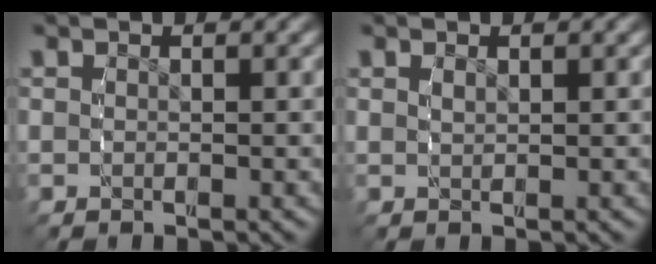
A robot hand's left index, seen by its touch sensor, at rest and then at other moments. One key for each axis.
{"total": 0.7, "fx": 0.4, "fy": -0.5, "fz": 0.3, "tx": -0.005, "ty": -0.006, "tz": 0.014}